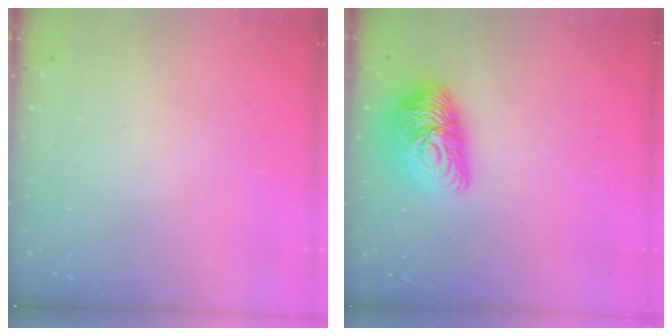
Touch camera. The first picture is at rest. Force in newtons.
{"total": 13.2, "press": 13.2, "slide": 1.0}